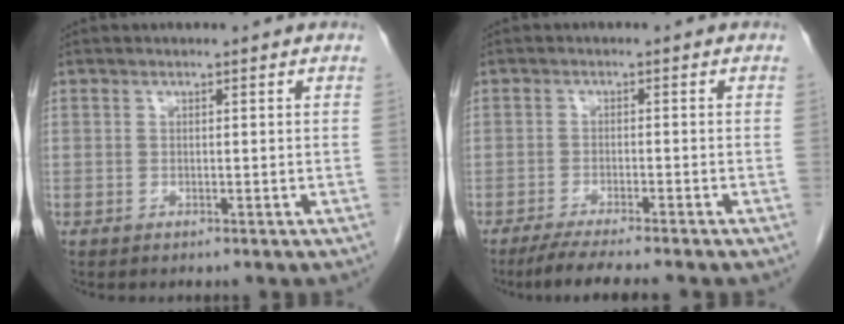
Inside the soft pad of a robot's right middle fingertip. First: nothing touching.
{"total": 6.8, "force": [-5.8, -0.4, 3.6], "torque": [-0.048, -0.018, -0.093]}